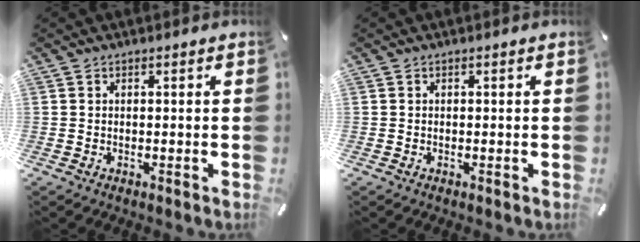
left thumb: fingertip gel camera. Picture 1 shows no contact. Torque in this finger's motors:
{"motor_torque": [0.00, 0.00, -0.01, 0.01, 0.00]}